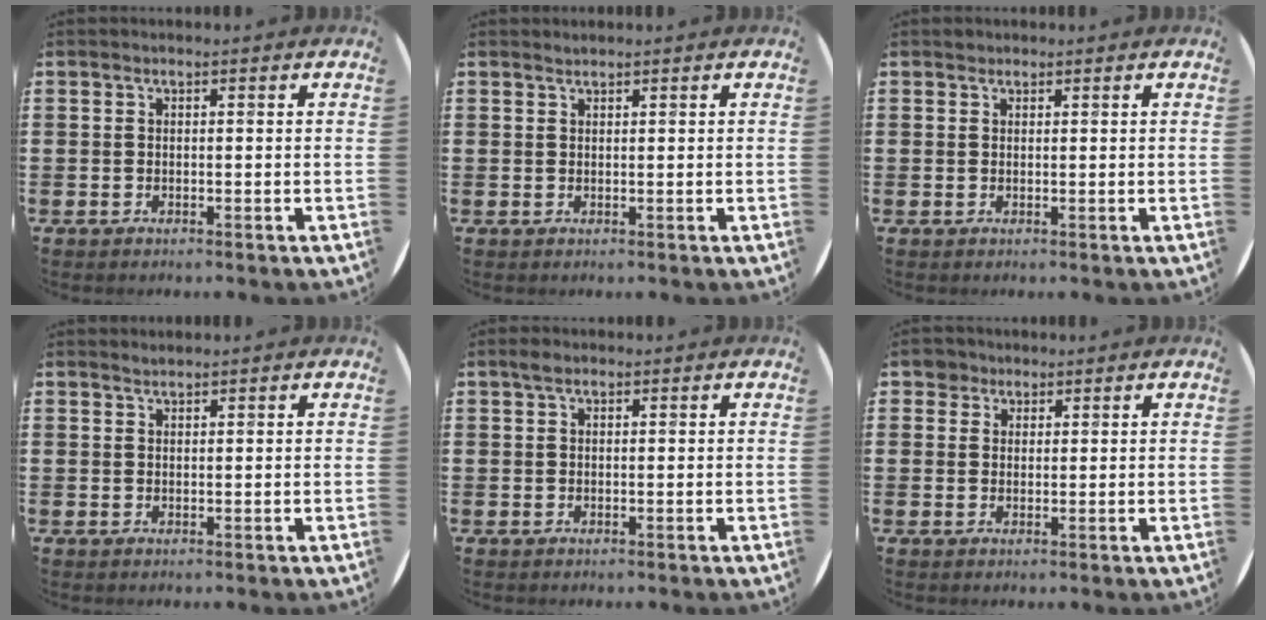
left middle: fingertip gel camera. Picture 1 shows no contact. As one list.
[{"total": 0.6, "force": [0.6, 0.0, 0.0], "torque": [-0.001, 0.001, 0.012]}, {"total": 0.6, "force": [0.6, 0.2, -0.1], "torque": [0.010, 0.001, 0.009]}, {"total": 0.9, "force": [0.9, 0.0, 0.0], "torque": [-0.002, -0.001, 0.017]}, {"total": 1.2, "force": [0.8, 0.7, 0.6], "torque": [-0.006, 0.002, 0.013]}, {"total": 2.4, "force": [1.9, 1.5, 0.1], "torque": [-0.001, 0.004, 0.035]}]